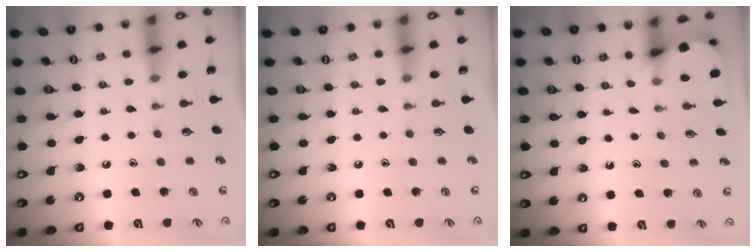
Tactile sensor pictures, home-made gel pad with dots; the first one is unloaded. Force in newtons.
{"total": 0.0}
{"total": 2.9, "press": 2.9, "slide": 0.3}